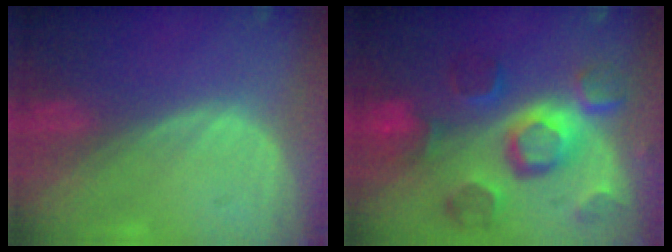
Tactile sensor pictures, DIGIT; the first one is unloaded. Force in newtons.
{"total": 11.9, "press": 10.3, "slide": 6.0}